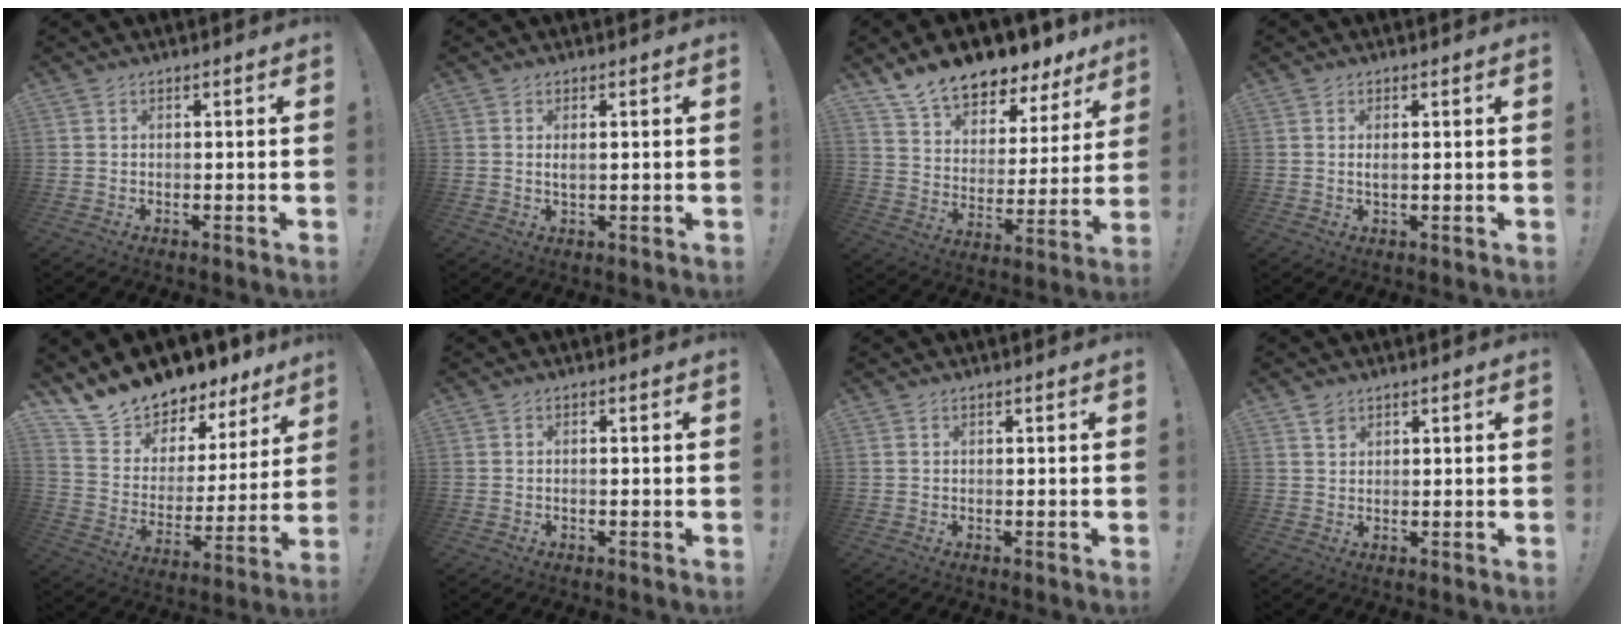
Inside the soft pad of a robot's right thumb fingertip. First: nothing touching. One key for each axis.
{"total": 1.6, "fx": 0.2, "fy": 0.1, "fz": 1.5, "tx": -0.023, "ty": -0.002, "tz": 0.002}
{"total": 12.9, "fx": 11.4, "fy": 4.7, "fz": 3.7, "tx": -0.078, "ty": -0.096, "tz": 0.206}
{"total": 1.2, "fx": 0.0, "fy": -0.1, "fz": 1.2, "tx": -0.024, "ty": 0.001, "tz": -0.001}
{"total": 12.2, "fx": 11.6, "fy": 4.0, "fz": 0.4, "tx": -0.034, "ty": -0.112, "tz": 0.214}
{"total": 0.6, "fx": -0.5, "fy": 0.0, "fz": 0.4, "tx": -0.011, "ty": 0.003, "tz": -0.008}
{"total": 0.0}
{"total": 1.8, "fx": 1.3, "fy": 1.1, "fz": 0.6, "tx": 0.000, "ty": -0.006, "tz": 0.025}